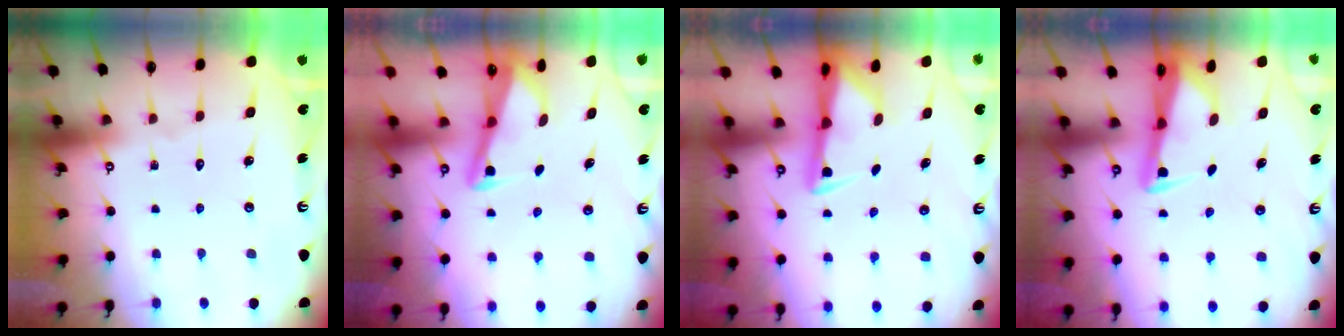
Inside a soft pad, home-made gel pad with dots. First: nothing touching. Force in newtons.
{"total": 2.8, "press": 2.8, "slide": 0.4}
{"total": 3.0, "press": 2.9, "slide": 0.6}
{"total": 2.5, "press": 2.5, "slide": 0.5}